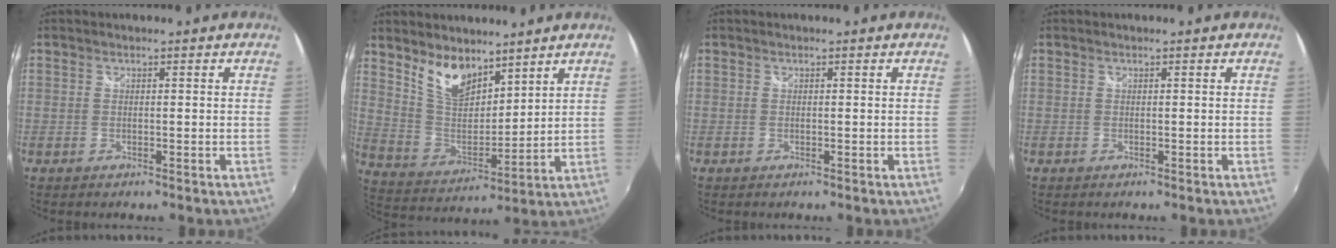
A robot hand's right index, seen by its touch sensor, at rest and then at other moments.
{"total": 10.9, "force": [7.7, 5.3, 5.6], "torque": [-0.106, 0.001, 0.156]}
{"total": 0.0}
{"total": 0.0}